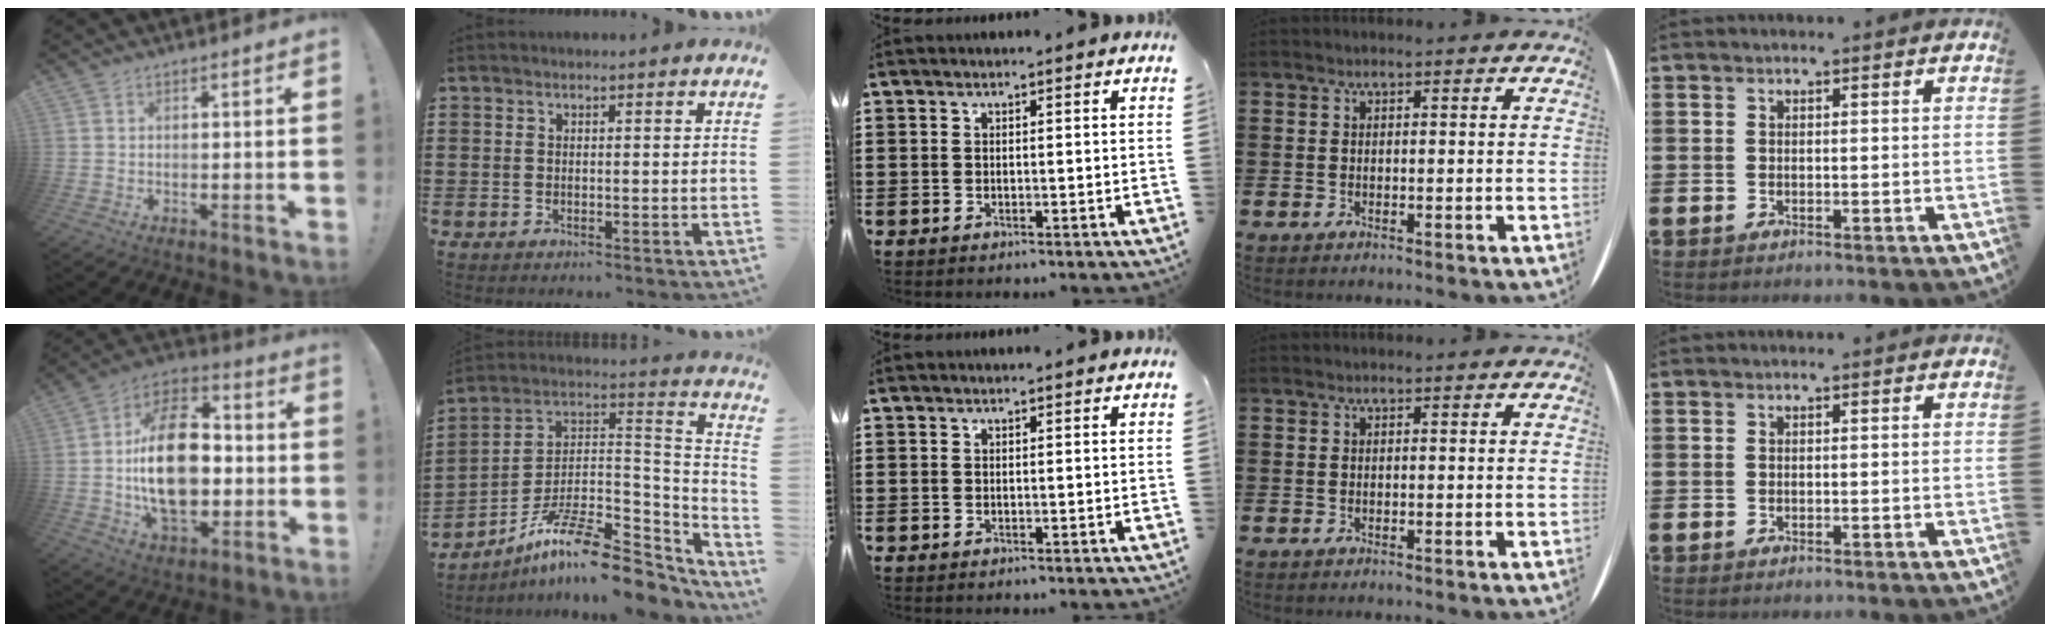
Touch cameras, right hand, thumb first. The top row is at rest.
{"thumb": {"total": 24.0, "force": [-1.6, 14.9, 18.7], "torque": [-0.329, 0.014, -0.020]}, "index": {"total": 13.2, "force": [-9.2, 3.5, 8.8], "torque": [-0.156, 0.020, -0.167]}}